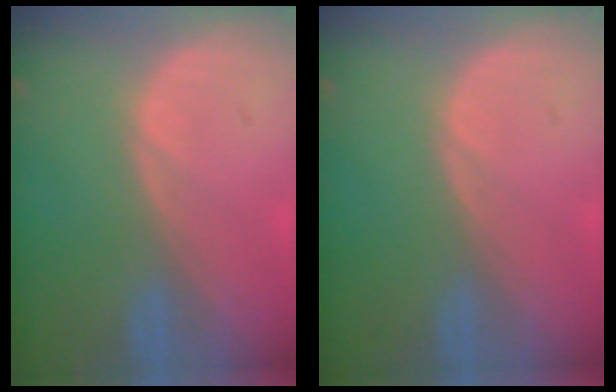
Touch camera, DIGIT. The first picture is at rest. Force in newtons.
{"total": 0.0}